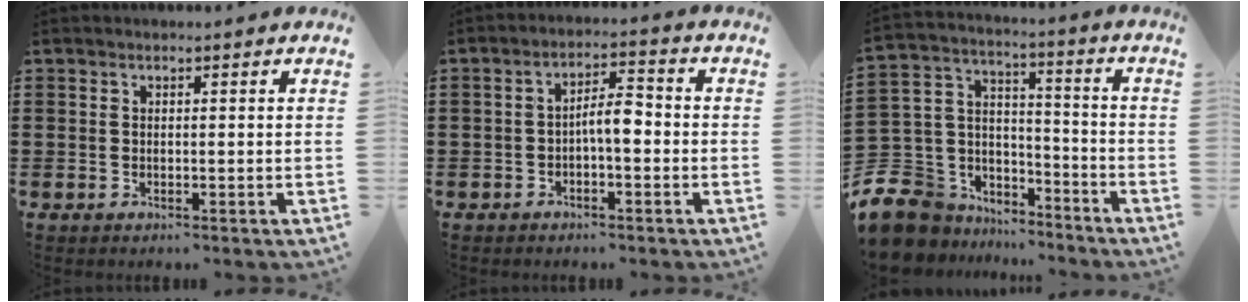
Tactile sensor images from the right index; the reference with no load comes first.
{"total": 4.3, "force": [-1.0, 1.4, 3.9], "torque": [-0.073, 0.012, -0.022]}
{"total": 8.7, "force": [-5.9, 6.2, 1.2], "torque": [-0.080, -0.005, -0.116]}